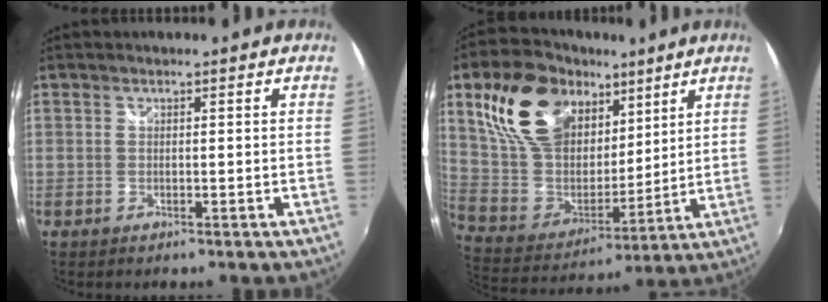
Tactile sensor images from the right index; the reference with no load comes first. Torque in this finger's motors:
{"motor_torque": [1.42, 0.72, 0.74, 0.18]}